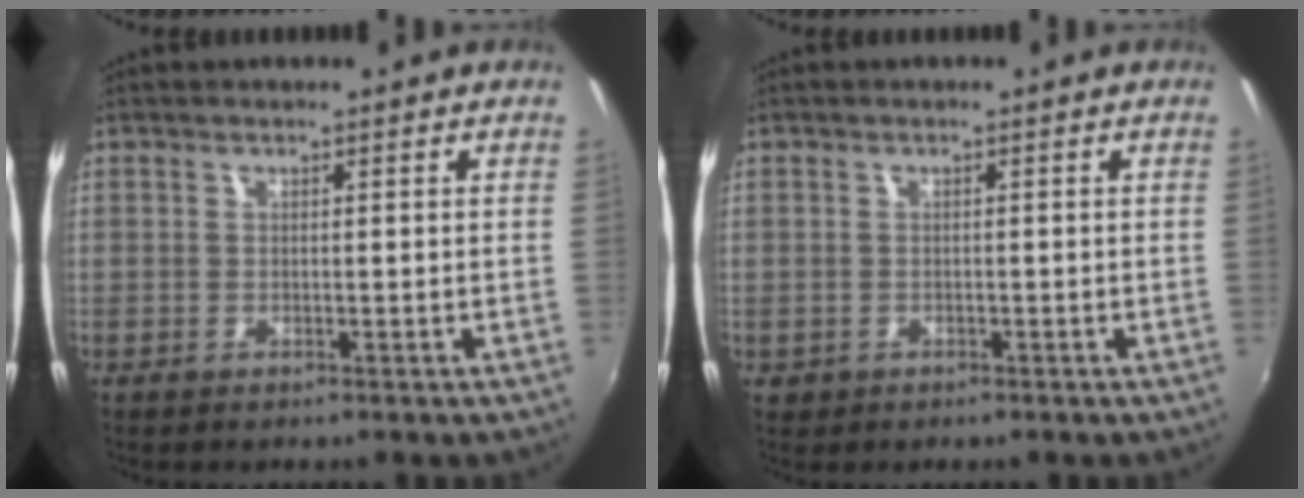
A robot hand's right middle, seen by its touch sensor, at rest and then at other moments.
{"total": 1.5, "force": [-0.5, 1.3, 0.5], "torque": [-0.014, -0.003, -0.006]}